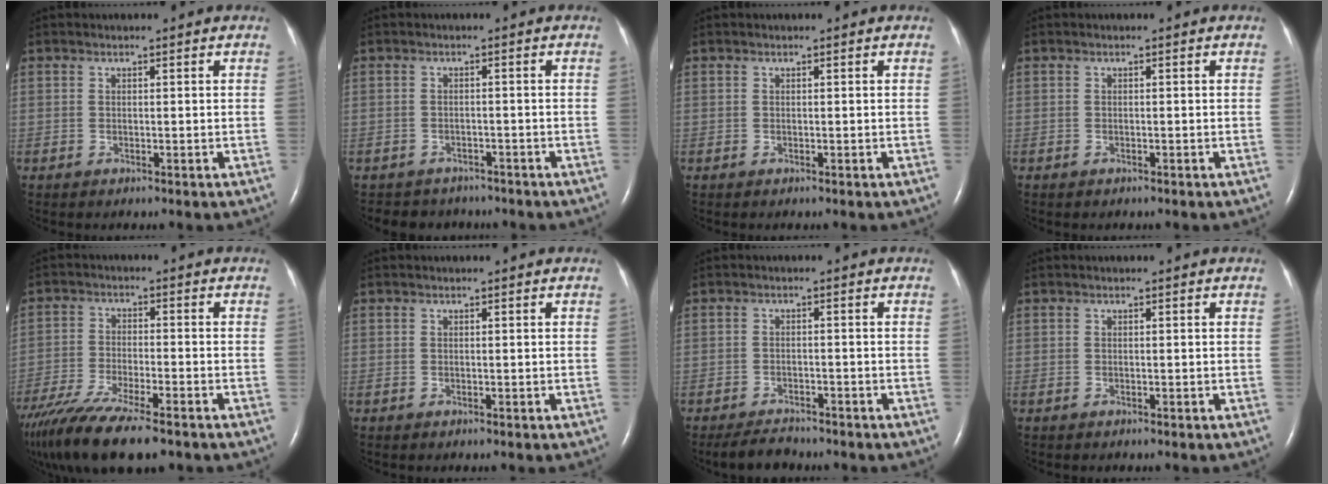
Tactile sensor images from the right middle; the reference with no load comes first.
{"total": 5.1, "force": [-4.5, 2.5, 0.1], "torque": [-0.005, 0.004, -0.057]}
{"total": 0.0}
{"total": 0.0}
{"total": 17.2, "force": [-13.0, 3.4, 10.7], "torque": [-0.218, -0.043, -0.218]}
{"total": 0.0}
{"total": 4.0, "force": [-3.6, 1.2, 1.1], "torque": [-0.027, -0.009, -0.060]}
{"total": 0.0}